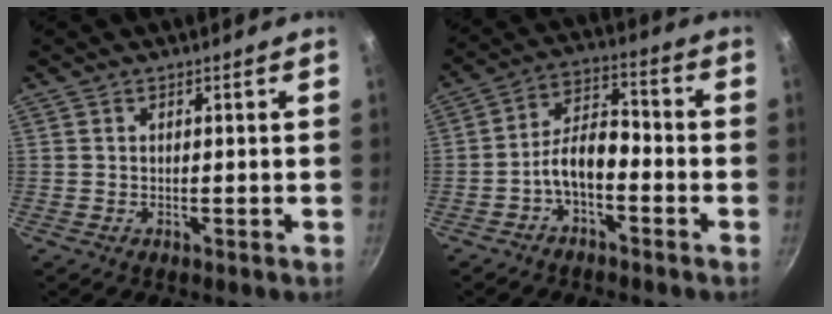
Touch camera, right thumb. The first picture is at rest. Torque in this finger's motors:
{"motor_torque": [-0.24, 0.27, 0.98, -0.84, 0.06]}